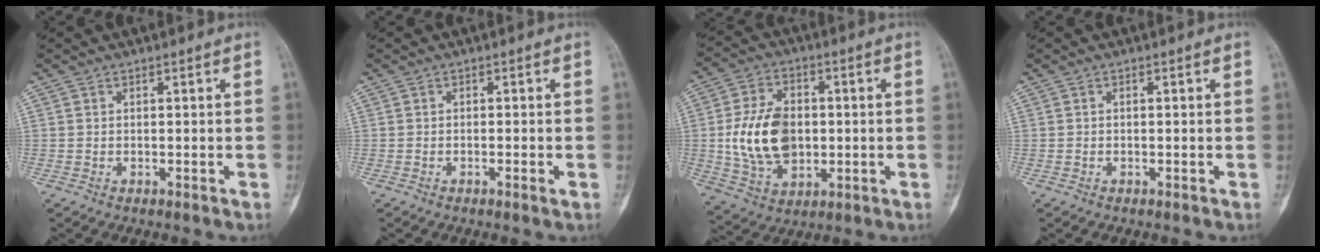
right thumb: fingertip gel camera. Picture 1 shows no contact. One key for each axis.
{"total": 1.2, "fx": -0.5, "fy": 0.1, "fz": 1.1, "tx": -0.027, "ty": -0.001, "tz": -0.009}
{"total": 14.4, "fx": -0.2, "fy": 9.8, "fz": 10.6, "tx": -0.177, "ty": 0.004, "tz": 0.007}
{"total": 0.0}